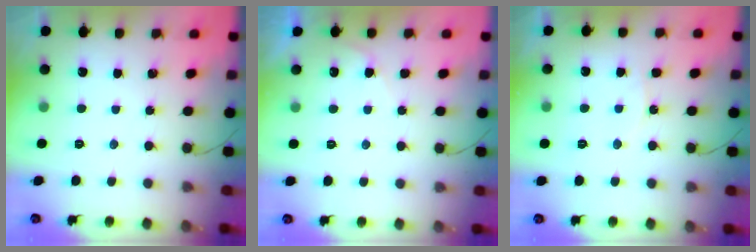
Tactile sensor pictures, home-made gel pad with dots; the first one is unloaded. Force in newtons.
{"total": 5.0, "press": 4.9, "slide": 0.9}
{"total": 8.2, "press": 8.2, "slide": 0.3}